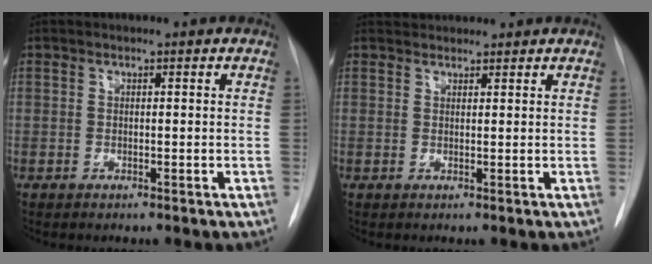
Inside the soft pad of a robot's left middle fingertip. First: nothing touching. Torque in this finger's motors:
{"motor_torque": [0.17, -0.19, -0.02, 0.00]}